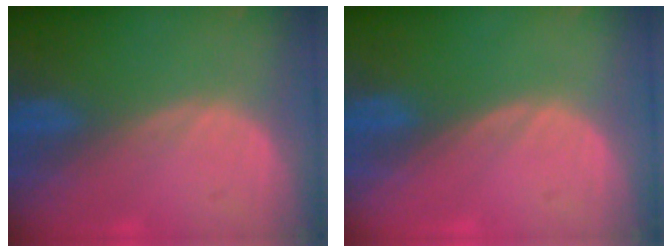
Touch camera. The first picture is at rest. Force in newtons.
{"total": 0.0}